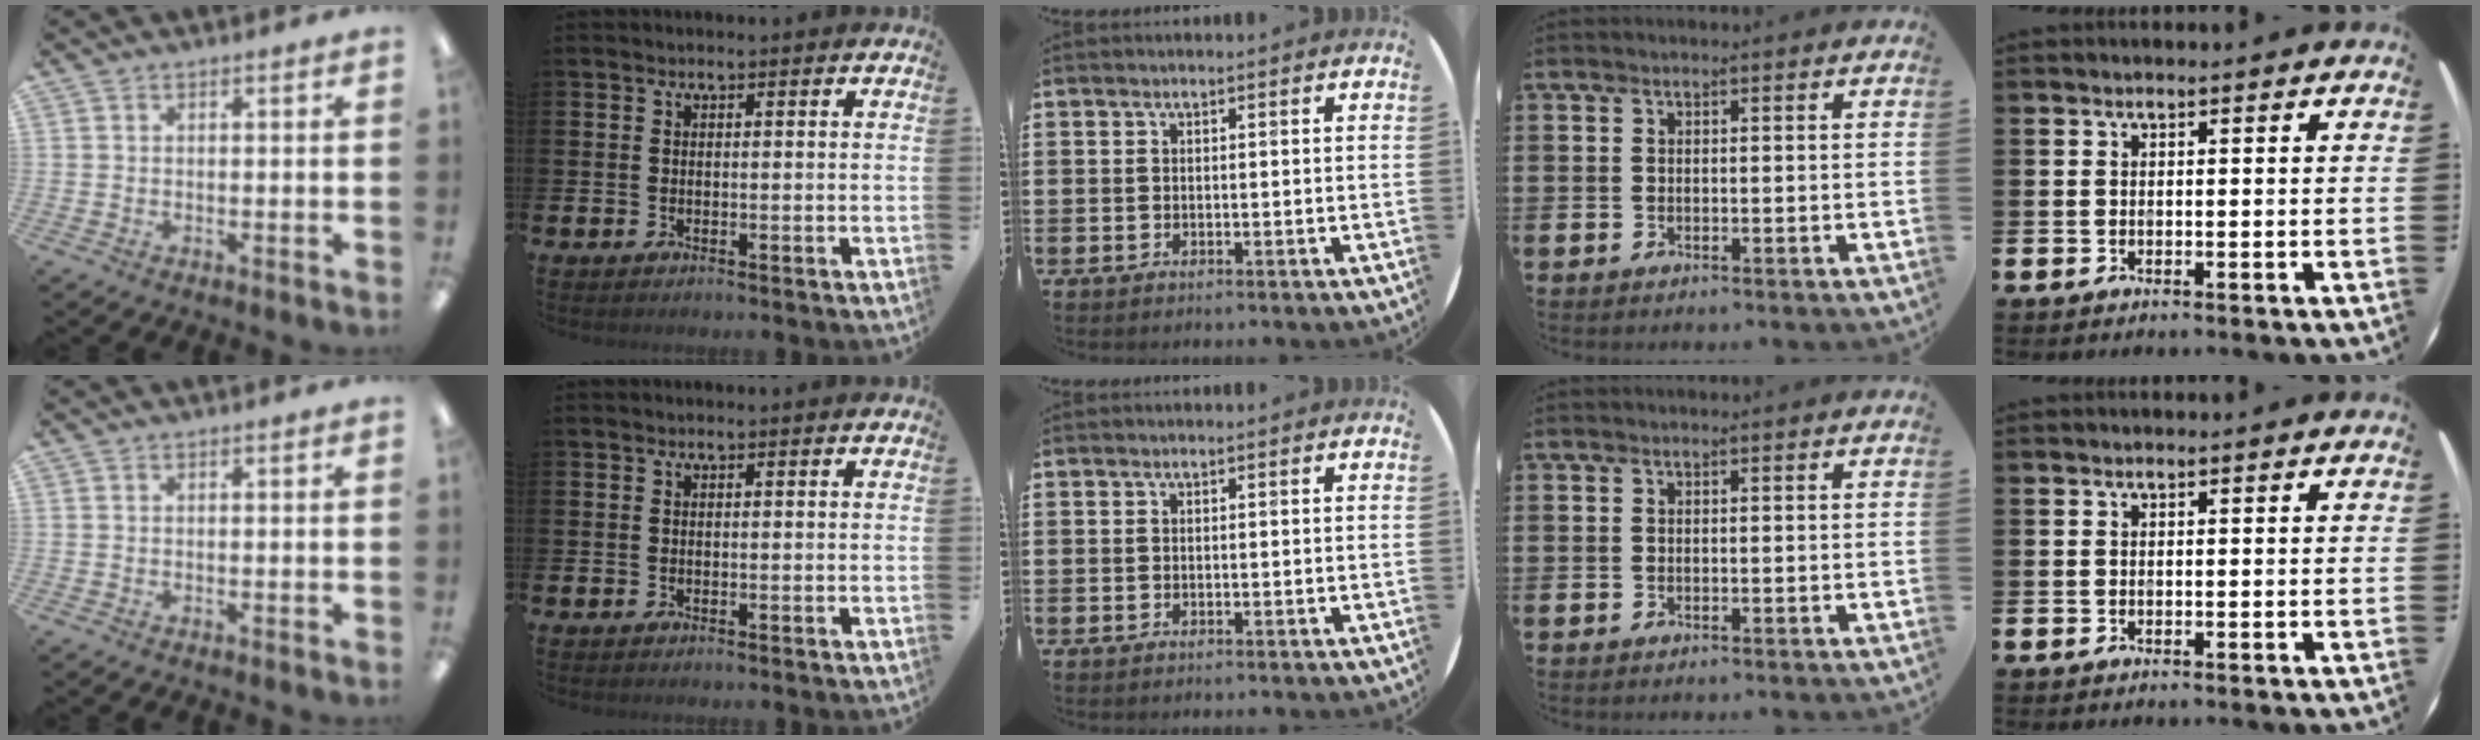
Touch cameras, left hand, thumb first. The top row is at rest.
{}